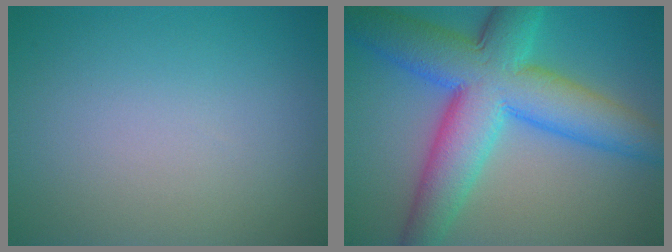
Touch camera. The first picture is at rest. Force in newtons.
{"total": 11.5, "press": 11.5, "slide": 0.2}